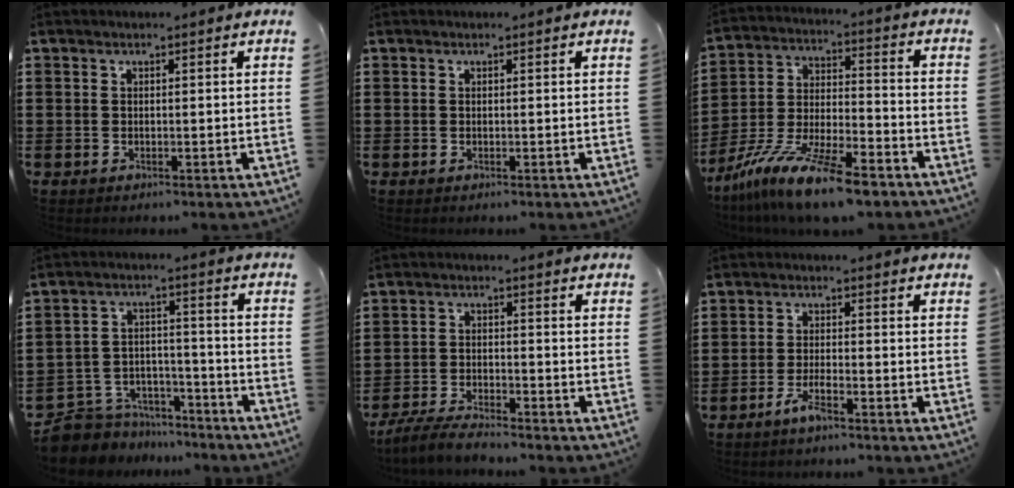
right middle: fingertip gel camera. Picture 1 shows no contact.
{"total": 0.0}
{"total": 13.5, "force": [-11.0, 1.5, 7.6], "torque": [-0.154, 0.018, -0.211]}
{"total": 6.5, "force": [-6.2, 1.9, -0.1], "torque": [-0.014, 0.009, -0.129]}
{"total": 4.4, "force": [-4.2, 0.5, 1.3], "torque": [-0.038, -0.004, -0.086]}
{"total": 3.4, "force": [-2.4, 0.6, 2.3], "torque": [-0.051, 0.002, -0.048]}